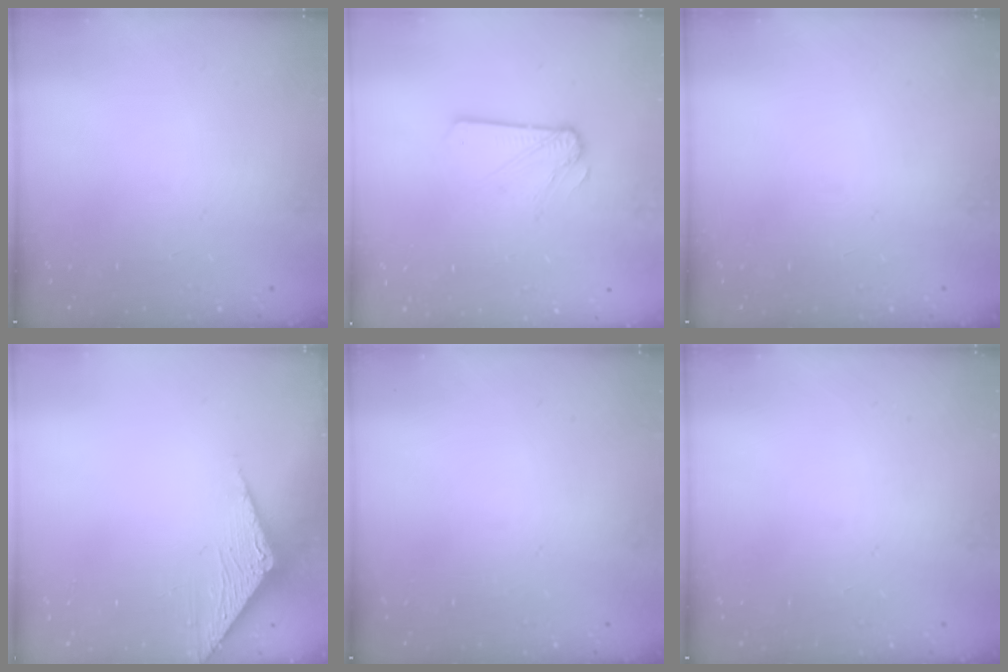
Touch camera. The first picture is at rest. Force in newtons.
{"total": 3.7, "press": 3.6, "slide": 0.6}
{"total": 0.0}
{"total": 3.5, "press": 3.5, "slide": 0.2}
{"total": 0.0}
{"total": 0.0}